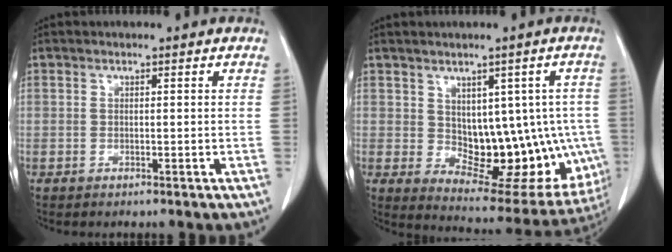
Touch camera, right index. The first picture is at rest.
{"total": 15.1, "force": [-0.7, 8.3, 12.6], "torque": [-0.136, 0.010, 0.017]}